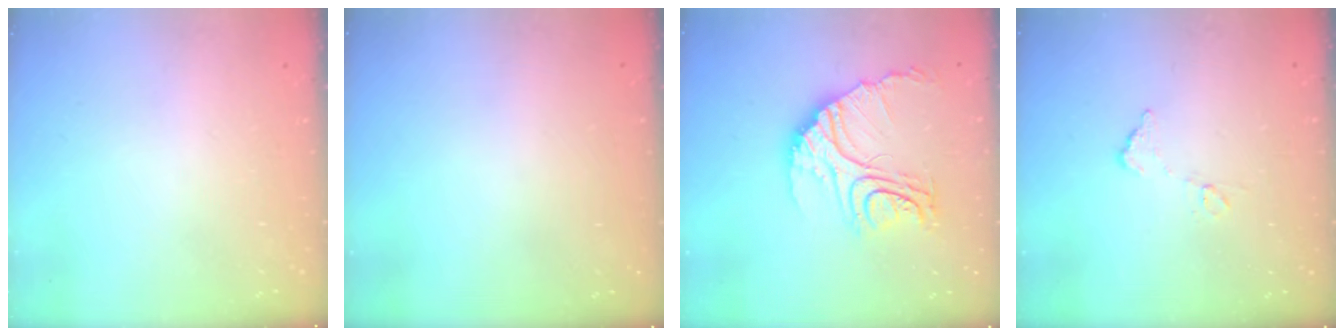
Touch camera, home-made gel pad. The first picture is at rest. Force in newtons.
{"total": 3.0, "press": 3.0, "slide": 0.1}
{"total": 18.5, "press": 18.4, "slide": 2.1}
{"total": 5.9, "press": 5.9, "slide": 0.4}